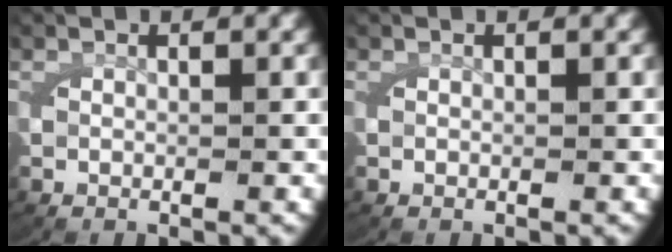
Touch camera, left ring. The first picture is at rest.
{"total": 0.0}